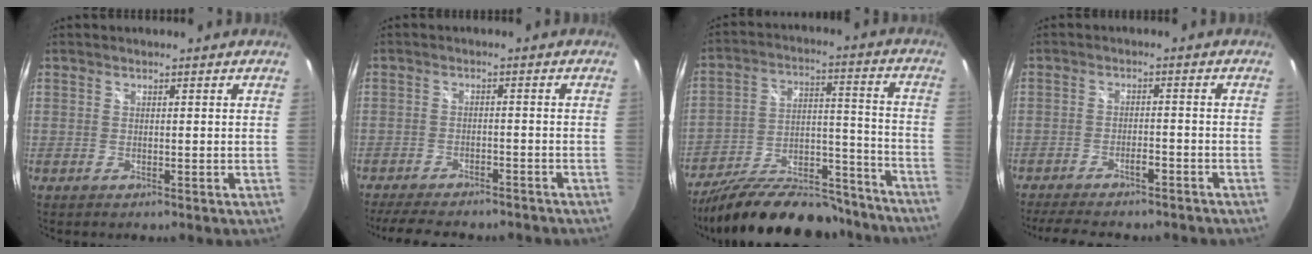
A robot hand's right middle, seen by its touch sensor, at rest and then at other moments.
{"total": 12.2, "force": [-10.4, 3.5, 5.4], "torque": [-0.115, -0.020, -0.150]}
{"total": 24.9, "force": [-20.7, 8.0, 11.2], "torque": [-0.199, 0.013, -0.296]}
{"total": 10.8, "force": [-9.2, 2.8, 4.9], "torque": [-0.110, -0.010, -0.131]}